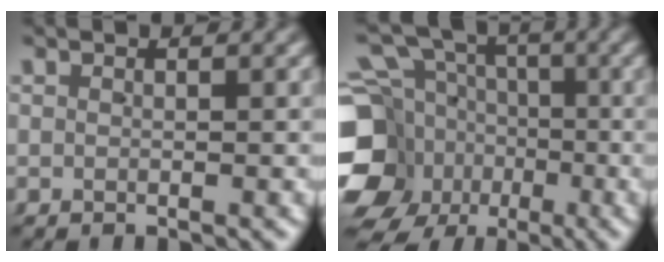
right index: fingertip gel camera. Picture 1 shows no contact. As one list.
[{"total": 13.3, "force": [-2.9, 11.4, 6.2], "torque": [-0.106, -0.046, -0.049]}]